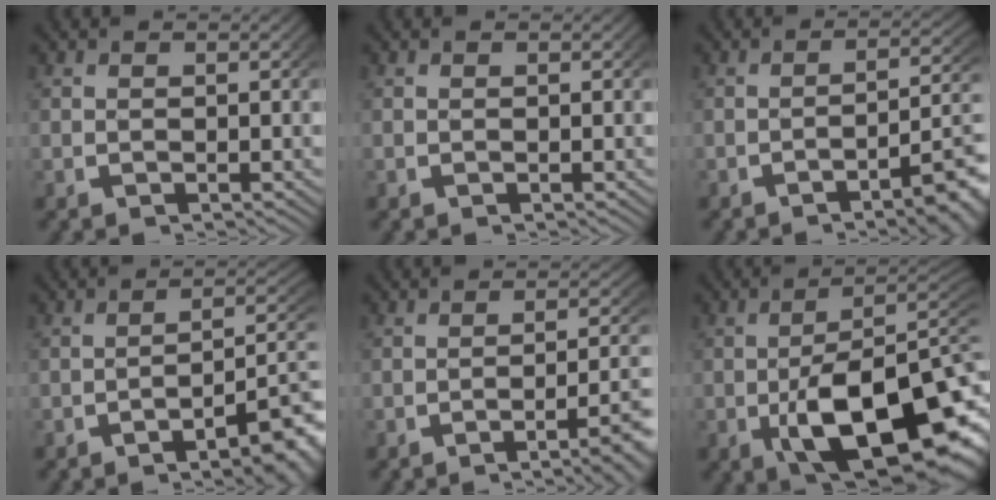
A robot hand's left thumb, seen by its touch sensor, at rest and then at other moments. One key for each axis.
{"total": 0.0}
{"total": 6.4, "fx": -3.0, "fy": 1.9, "fz": 5.4, "tx": -0.069, "ty": -0.003, "tz": -0.041}
{"total": 7.6, "fx": -3.4, "fy": 2.7, "fz": 6.3, "tx": -0.080, "ty": -0.008, "tz": -0.046}
{"total": 6.0, "fx": -3.2, "fy": 1.5, "fz": 4.9, "tx": -0.068, "ty": -0.003, "tz": -0.046}
{"total": 15.7, "fx": -3.5, "fy": 9.1, "fz": 12.3, "tx": -0.193, "ty": -0.061, "tz": -0.020}